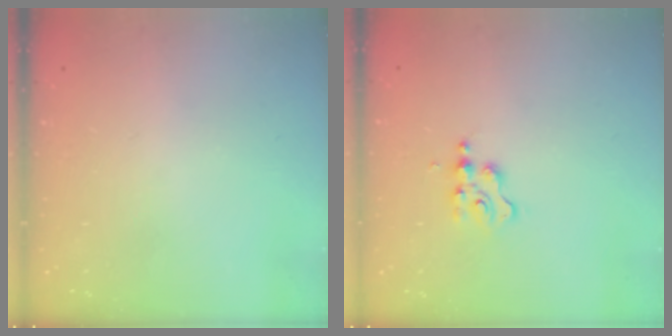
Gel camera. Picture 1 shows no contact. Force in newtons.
{"total": 3.4, "press": 3.4, "slide": 0.3}